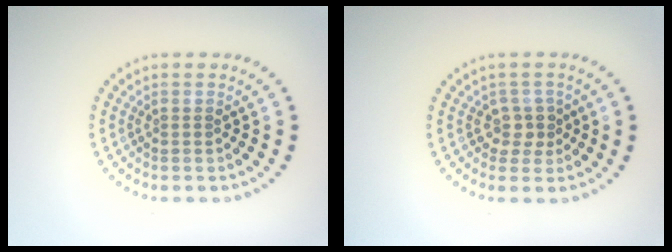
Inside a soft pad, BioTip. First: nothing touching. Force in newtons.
{"total": 1.9, "press": 1.5, "slide": 1.2}